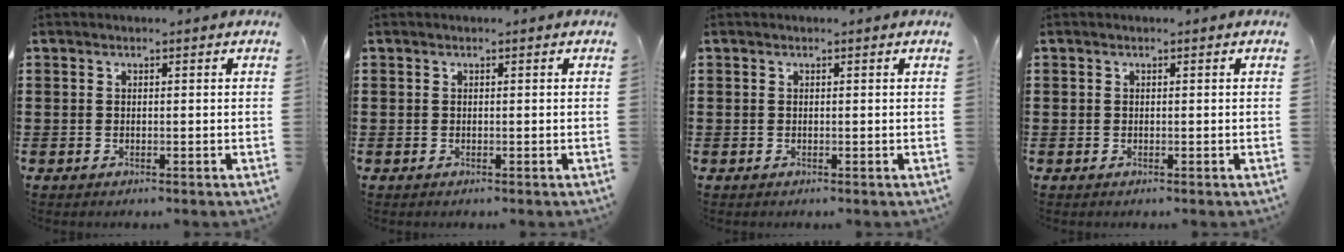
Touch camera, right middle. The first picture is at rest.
{"total": 0.0}
{"total": 0.0}
{"total": 0.0}